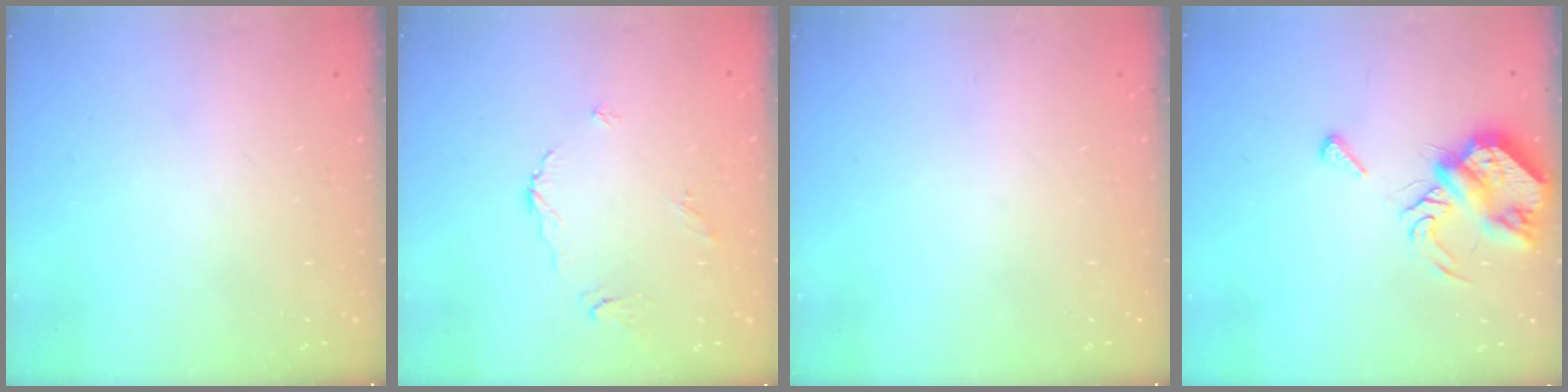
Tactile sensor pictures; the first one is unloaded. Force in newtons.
{"total": 4.4, "press": 4.3, "slide": 0.4}
{"total": 0.0}
{"total": 7.6, "press": 7.6, "slide": 0.8}